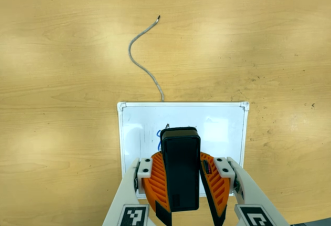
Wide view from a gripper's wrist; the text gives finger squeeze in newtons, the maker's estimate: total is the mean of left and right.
{"total": 9.0, "left": 9.4, "right": 8.6}